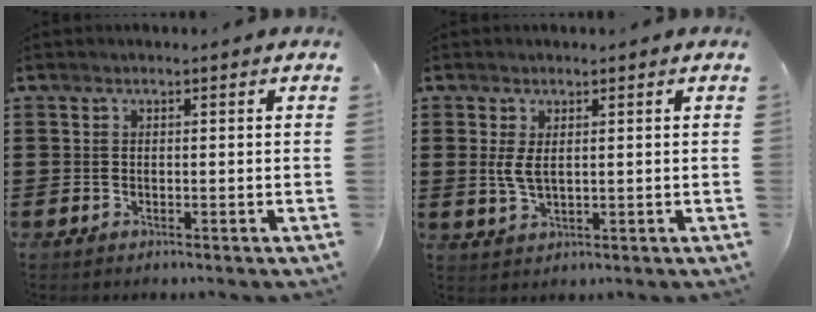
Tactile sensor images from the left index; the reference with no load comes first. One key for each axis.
{"total": 3.2, "fx": 0.6, "fy": 1.3, "fz": 2.8, "tx": -0.073, "ty": 0.000, "tz": 0.006}